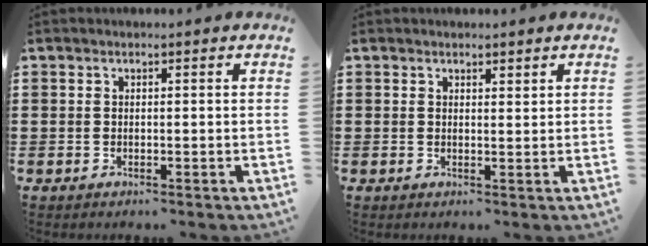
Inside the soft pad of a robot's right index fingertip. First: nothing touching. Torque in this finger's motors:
{"motor_torque": [-0.23, 0.30, 0.02, -0.01]}